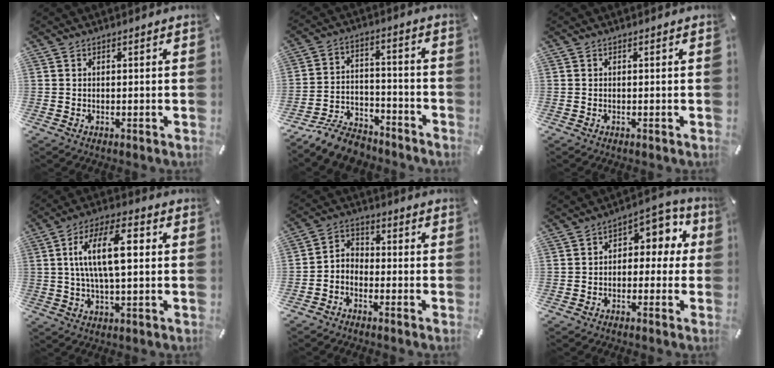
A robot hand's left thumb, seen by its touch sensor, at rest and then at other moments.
{"total": 10.2, "force": [-8.8, 4.1, 3.0], "torque": [-0.037, 0.056, -0.164]}
{"total": 0.0}
{"total": 13.2, "force": [1.9, 5.1, 12.0], "torque": [-0.238, 0.005, 0.027]}
{"total": 4.6, "force": [-3.8, 2.5, 0.6], "torque": [-0.010, 0.012, -0.079]}
{"total": 6.4, "force": [0.7, 4.7, 4.2], "torque": [-0.052, -0.005, 0.005]}